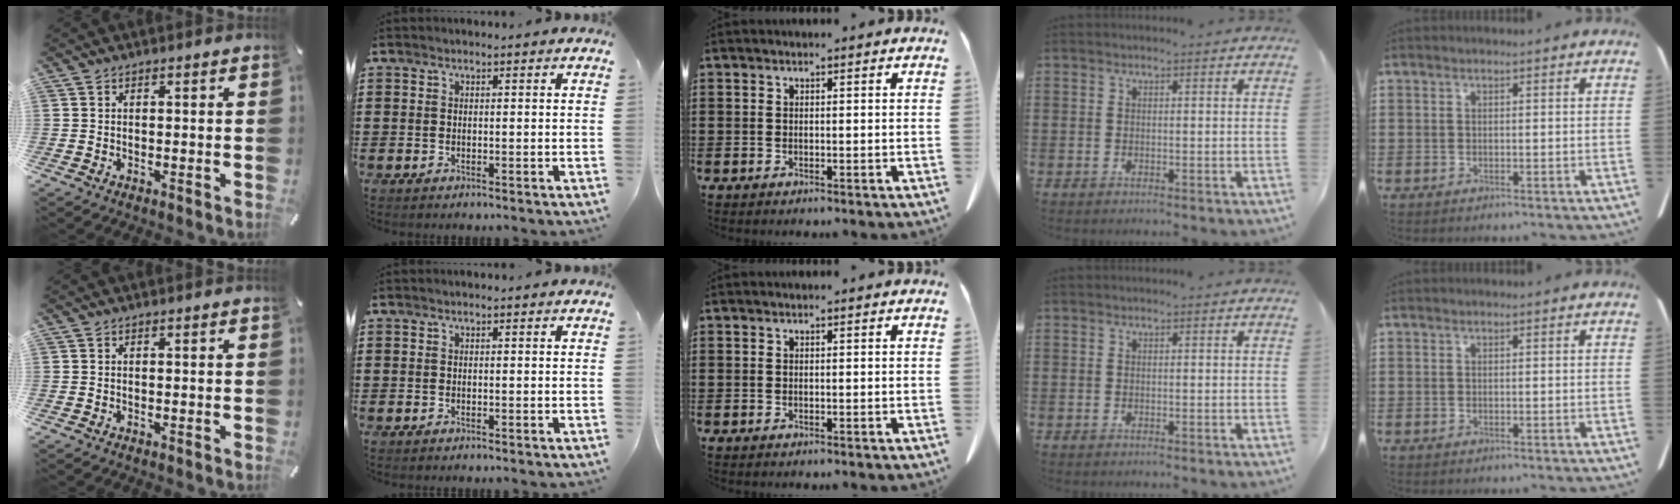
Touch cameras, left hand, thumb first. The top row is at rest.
{}